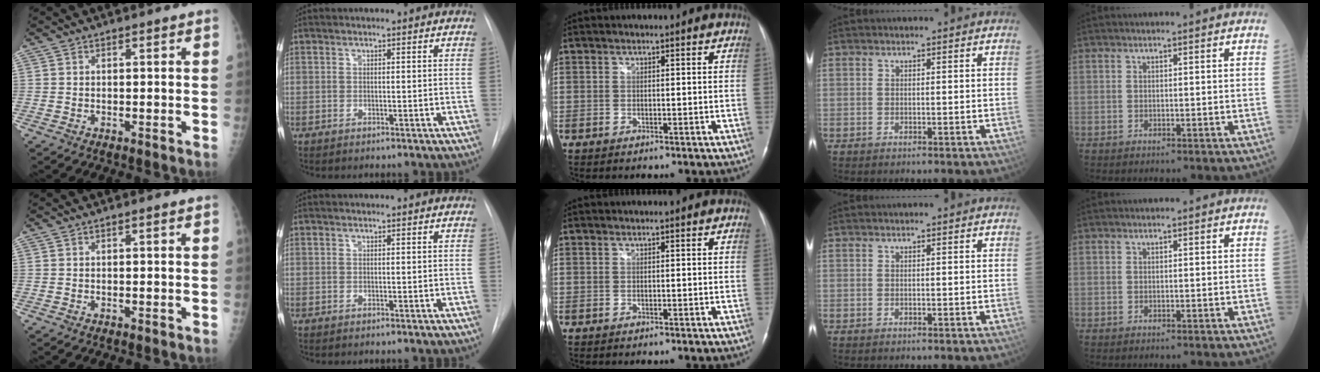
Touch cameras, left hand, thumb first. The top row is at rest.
{}